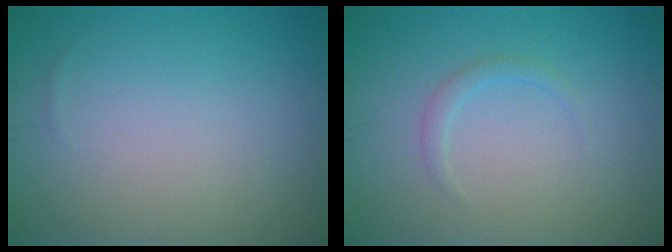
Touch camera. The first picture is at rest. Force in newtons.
{"total": 1.1, "press": 1.1, "slide": 0.1}